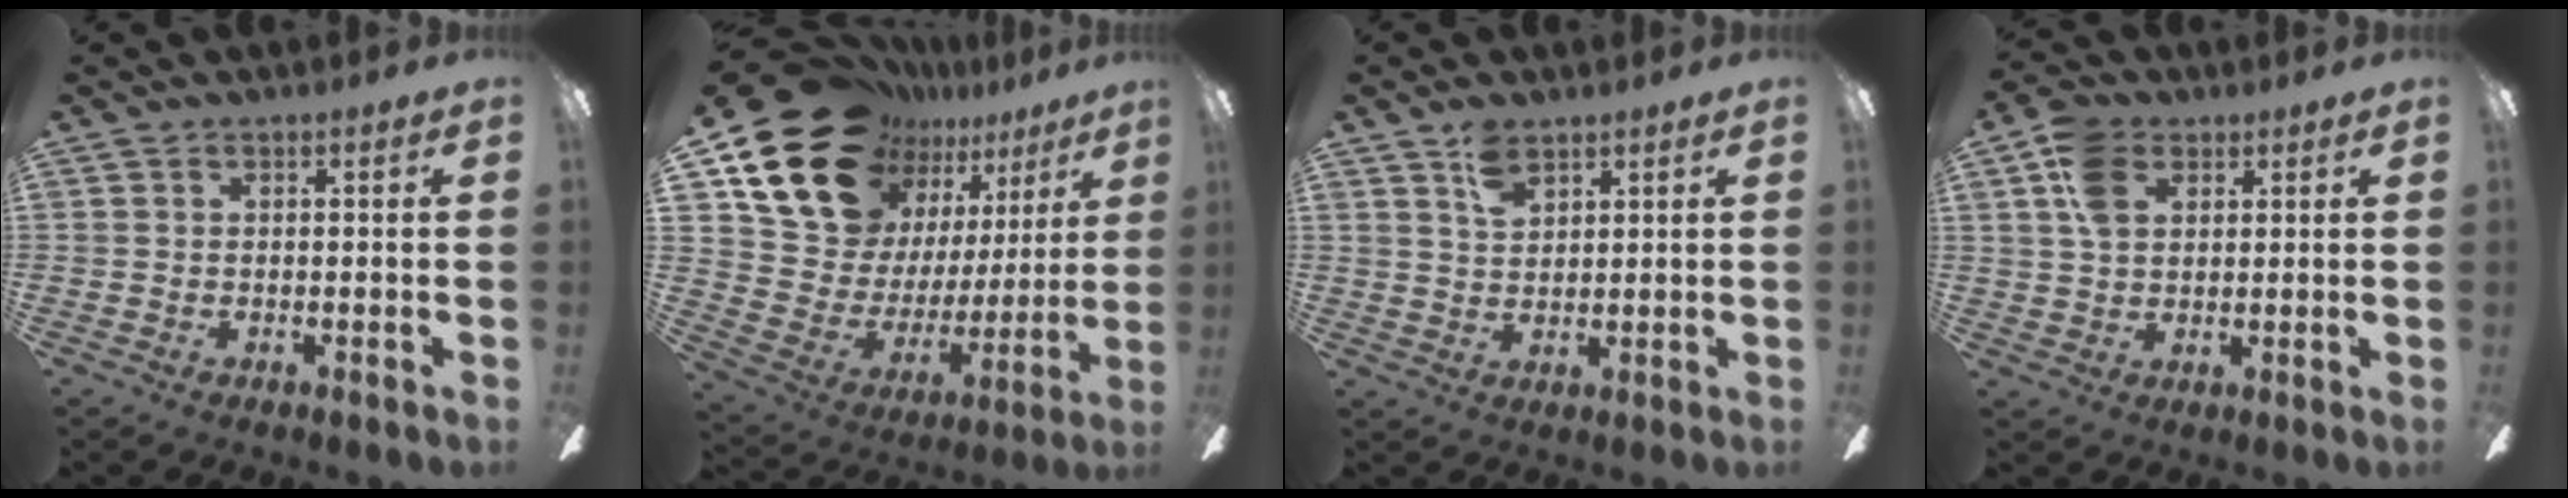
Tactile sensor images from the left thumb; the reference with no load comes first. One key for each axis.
{"total": 20.9, "fx": 15.4, "fy": 12.0, "fz": 7.6, "tx": -0.156, "ty": -0.103, "tz": 0.298}
{"total": 4.7, "fx": 3.2, "fy": 2.5, "fz": 2.4, "tx": -0.039, "ty": -0.007, "tz": 0.057}
{"total": 8.7, "fx": 4.0, "fy": 6.0, "fz": 5.0, "tx": -0.094, "ty": 0.007, "tz": 0.078}